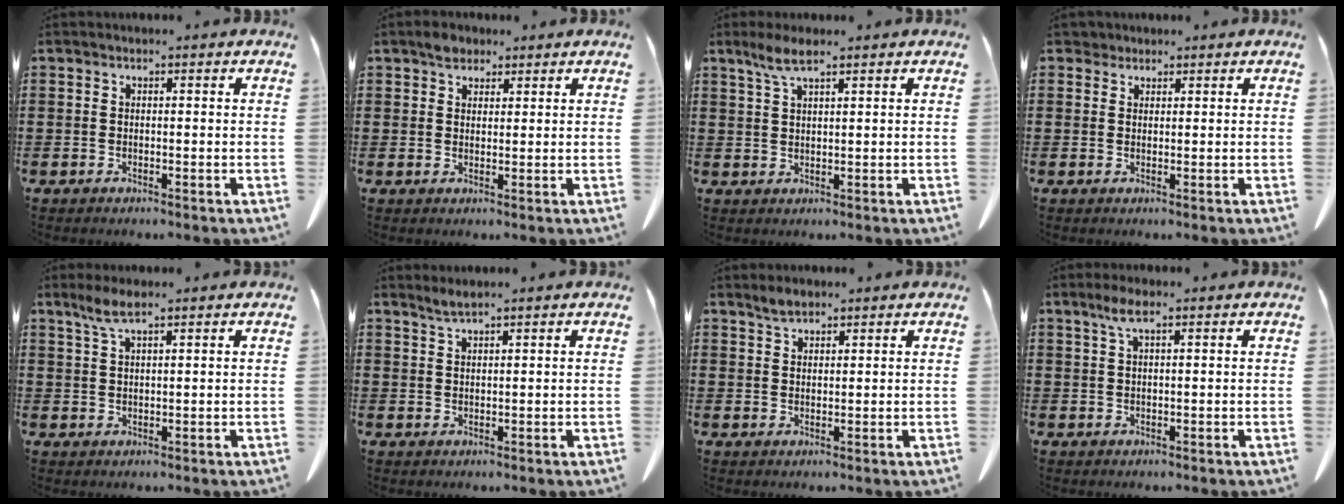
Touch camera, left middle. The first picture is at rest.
{"total": 2.7, "force": [2.0, 1.6, 0.7], "torque": [-0.010, 0.003, 0.038]}
{"total": 3.8, "force": [2.4, 0.7, 2.8], "torque": [-0.061, 0.003, 0.043]}
{"total": 1.5, "force": [1.3, 0.8, 0.0], "torque": [-0.007, 0.004, 0.027]}
{"total": 3.5, "force": [2.3, 0.6, 2.6], "torque": [-0.056, 0.002, 0.041]}
{"total": 1.7, "force": [1.4, 0.0, 0.9], "torque": [-0.019, 0.000, 0.027]}
{"total": 2.3, "force": [2.0, 0.8, 0.9], "torque": [-0.021, 0.003, 0.038]}
{"total": 3.2, "force": [1.6, 0.7, 2.7], "torque": [-0.056, 0.005, 0.026]}